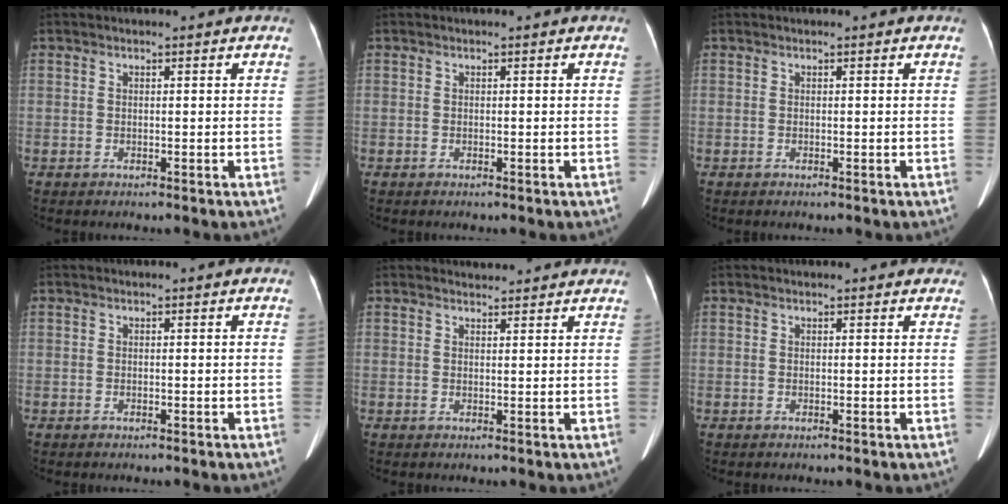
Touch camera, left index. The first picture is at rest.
{"total": 0.0}
{"total": 0.0}
{"total": 0.0}
{"total": 3.6, "force": [3.6, 0.7, 0.3], "torque": [-0.010, 0.019, 0.042]}
{"total": 4.9, "force": [4.4, 1.6, 1.7], "torque": [-0.012, 0.022, 0.040]}